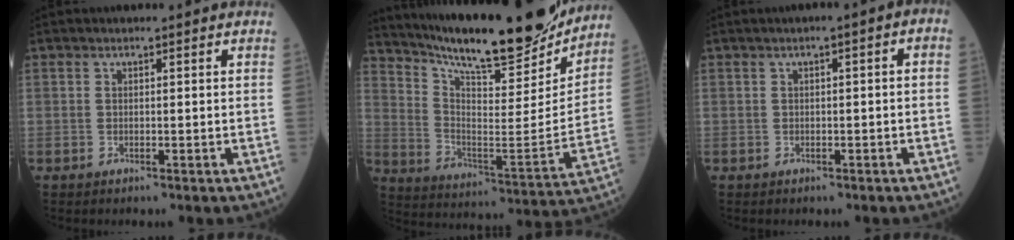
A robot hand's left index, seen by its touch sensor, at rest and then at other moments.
{"total": 24.5, "force": [21.5, 3.2, 11.2], "torque": [-0.192, -0.046, 0.317]}
{"total": 2.1, "force": [-0.3, 0.8, 2.0], "torque": [-0.024, 0.008, -0.009]}